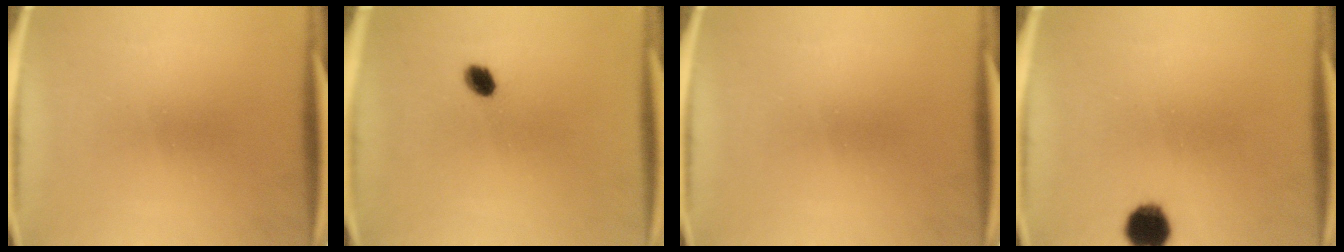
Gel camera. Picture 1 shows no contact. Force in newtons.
{"total": 2.9}
{"total": 0.0}
{"total": 6.5}